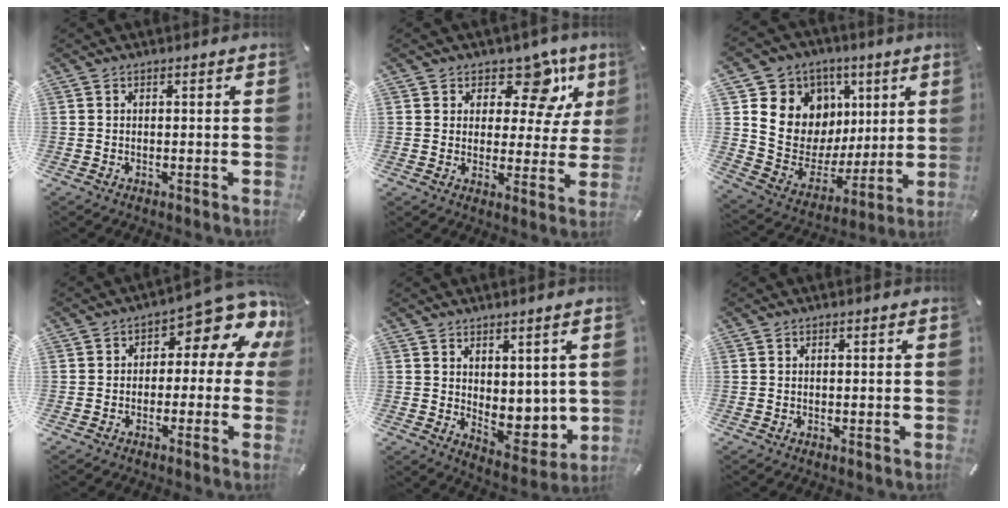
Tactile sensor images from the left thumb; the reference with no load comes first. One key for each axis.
{"total": 13.5, "fx": 7.6, "fy": 7.6, "fz": 8.1, "tx": -0.111, "ty": -0.046, "tz": 0.132}
{"total": 13.6, "fx": 3.5, "fy": 12.7, "fz": 3.4, "tx": -0.046, "ty": -0.039, "tz": 0.086}
{"total": 10.0, "fx": 4.5, "fy": 4.7, "fz": 7.7, "tx": -0.094, "ty": -0.045, "tz": 0.073}
{"total": 6.3, "fx": 2.3, "fy": 5.1, "fz": 2.9, "tx": -0.014, "ty": -0.034, "tz": 0.051}
{"total": 0.0}